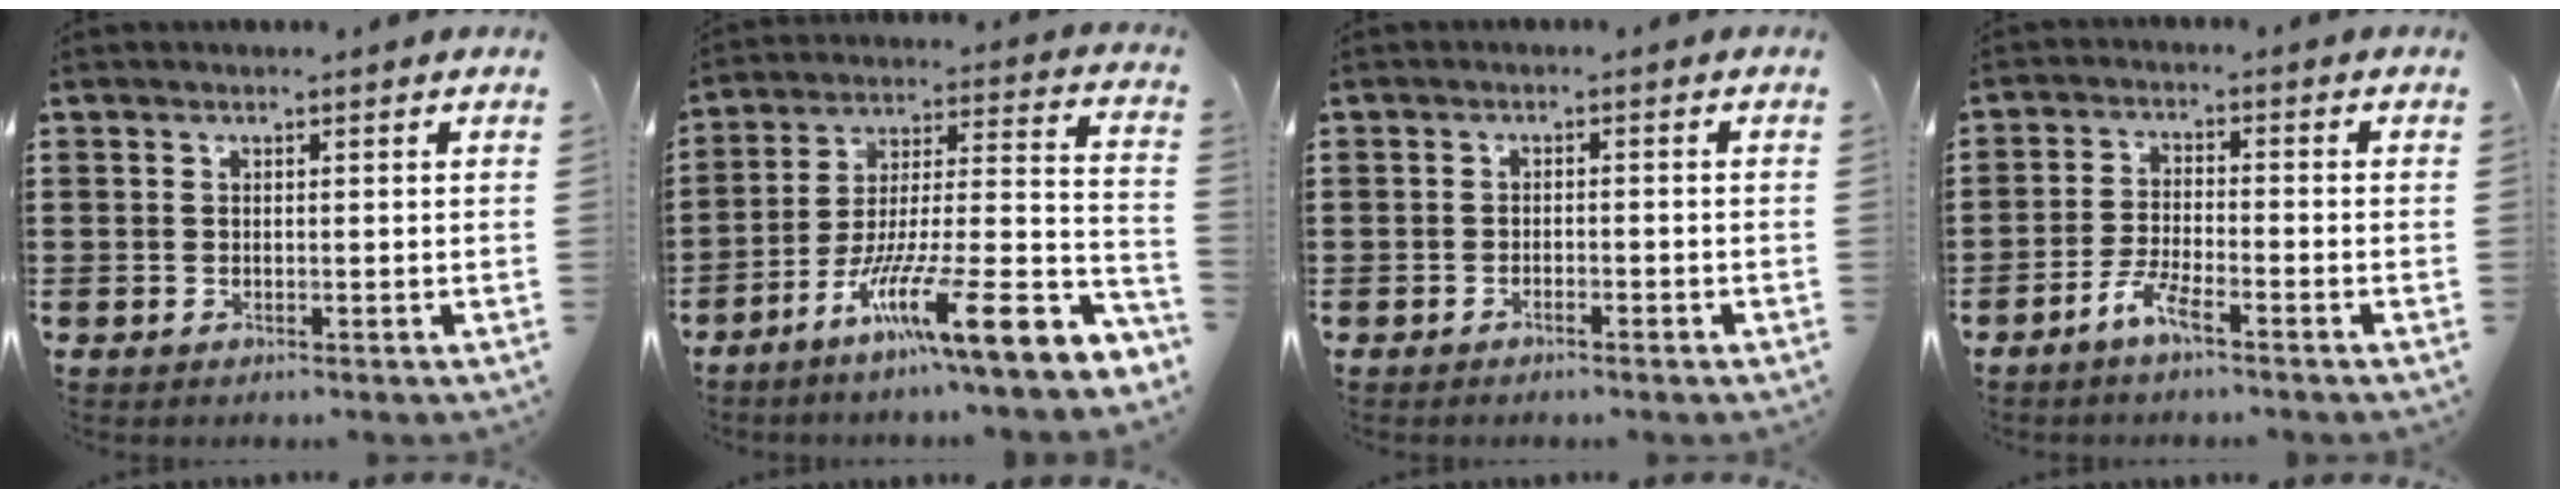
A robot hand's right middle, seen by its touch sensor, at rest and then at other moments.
{"total": 14.5, "force": [-9.2, 0.9, 11.1], "torque": [-0.172, -0.005, -0.165]}
{"total": 1.2, "force": [-1.1, 0.1, 0.5], "torque": [-0.012, -0.001, -0.021]}
{"total": 4.1, "force": [-3.0, 0.5, 2.8], "torque": [-0.067, -0.001, -0.060]}